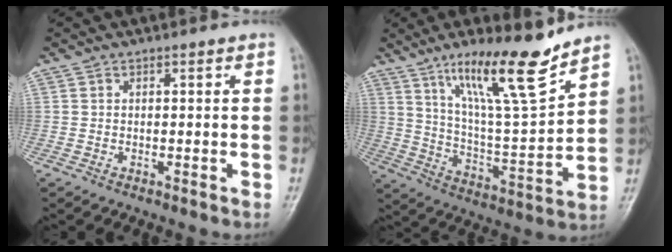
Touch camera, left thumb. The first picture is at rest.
{"total": 17.1, "force": [11.7, 2.5, 12.2], "torque": [-0.190, -0.073, 0.210]}